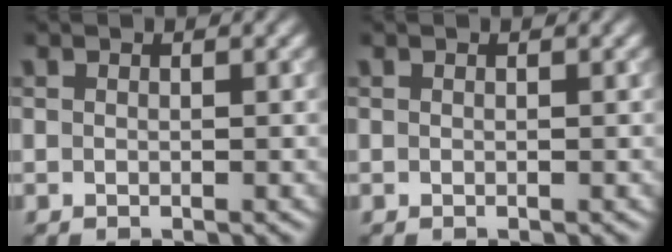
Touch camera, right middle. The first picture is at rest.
{"total": 0.0}